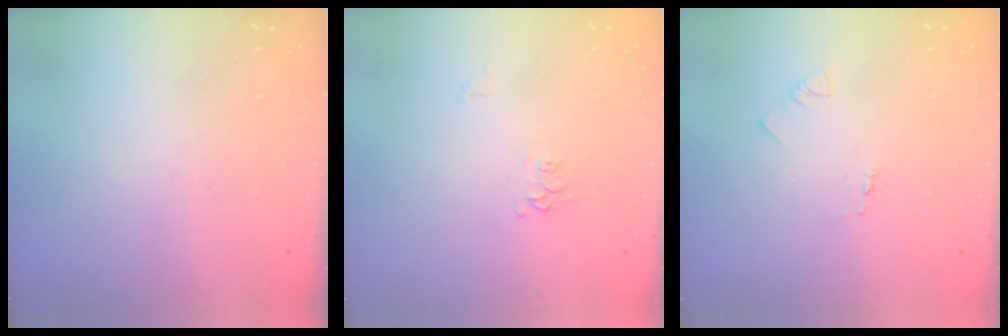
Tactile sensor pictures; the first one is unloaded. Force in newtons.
{"total": 5.0, "press": 5.0, "slide": 0.7}
{"total": 1.3, "press": 1.2, "slide": 0.1}